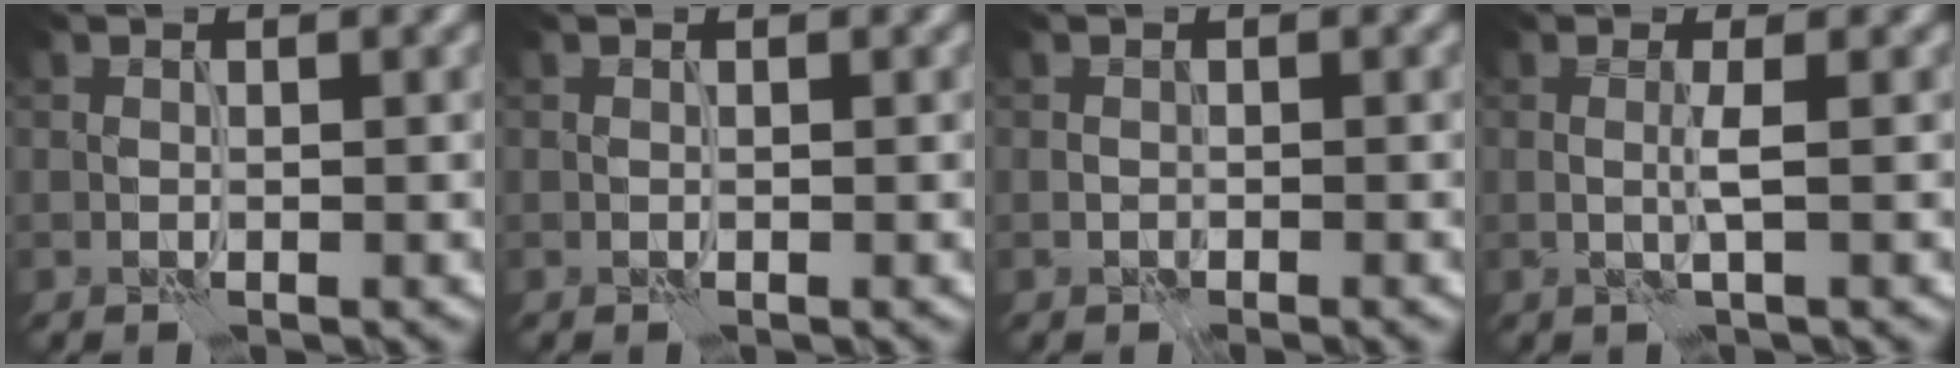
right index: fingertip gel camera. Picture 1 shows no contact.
{"total": 0.0}
{"total": 0.6, "force": [-0.2, 0.5, 0.3], "torque": [-0.005, -0.002, -0.001]}
{"total": 1.1, "force": [-0.3, -0.8, 0.7], "torque": [-0.021, -0.001, -0.008]}